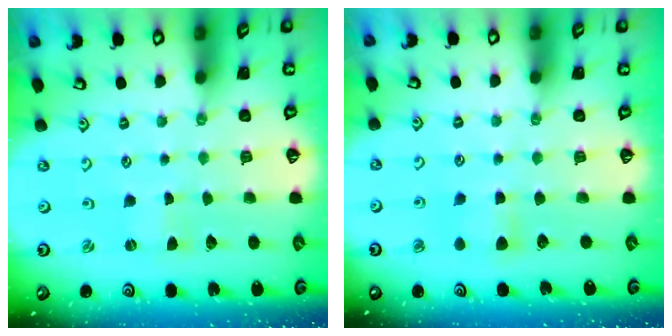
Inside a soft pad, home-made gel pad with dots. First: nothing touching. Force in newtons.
{"total": 4.4, "press": 4.3, "slide": 0.7}